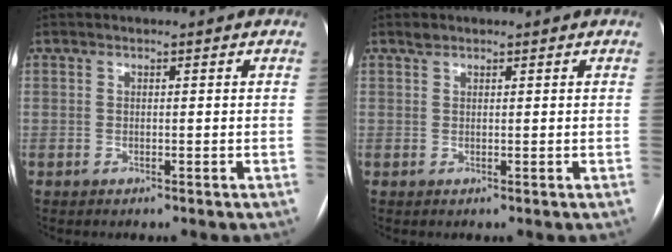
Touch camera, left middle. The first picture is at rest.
{"total": 0.7, "force": [0.7, 0.2, 0.1], "torque": [-0.007, 0.003, 0.014]}